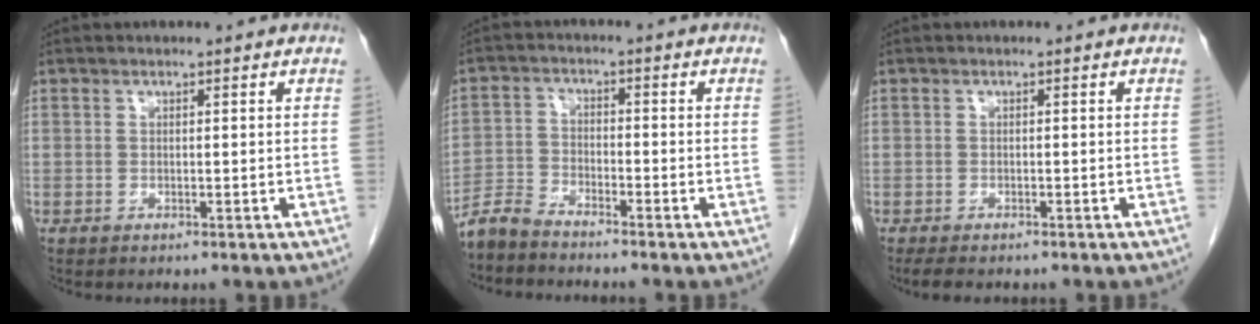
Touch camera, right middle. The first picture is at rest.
{"total": 4.1, "force": [-4.0, 0.4, 0.6], "torque": [-0.014, -0.014, -0.083]}
{"total": 3.8, "force": [-3.1, 1.2, 2.0], "torque": [-0.028, -0.010, -0.041]}